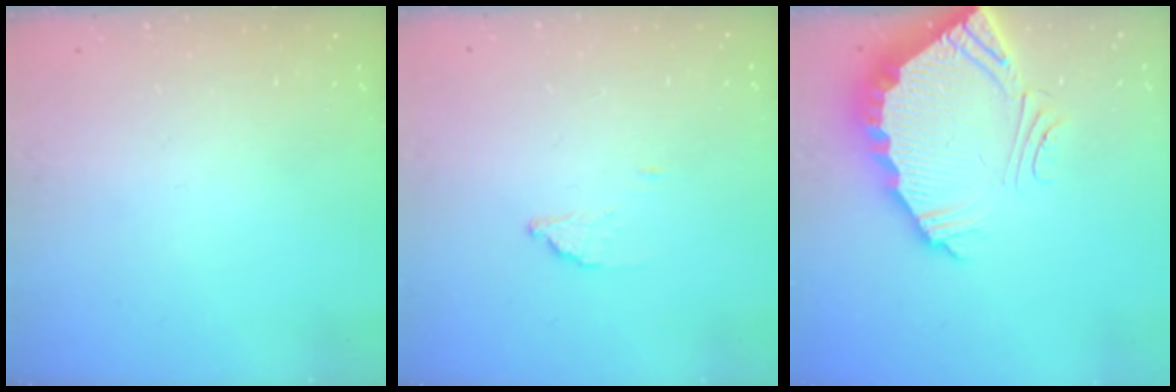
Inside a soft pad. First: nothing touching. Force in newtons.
{"total": 1.9, "press": 1.9, "slide": 0.1}
{"total": 5.8, "press": 5.8, "slide": 0.5}